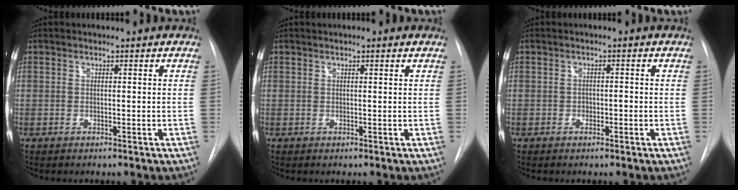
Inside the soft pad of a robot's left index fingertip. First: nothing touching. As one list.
[{"total": 0.7, "force": [0.4, 0.0, 0.5], "torque": [-0.009, 0.002, 0.006]}, {"total": 0.9, "force": [-0.5, 0.6, 0.6], "torque": [-0.005, 0.001, -0.009]}]